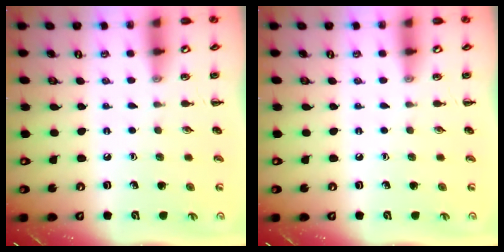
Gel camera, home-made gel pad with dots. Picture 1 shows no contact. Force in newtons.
{"total": 0.0}